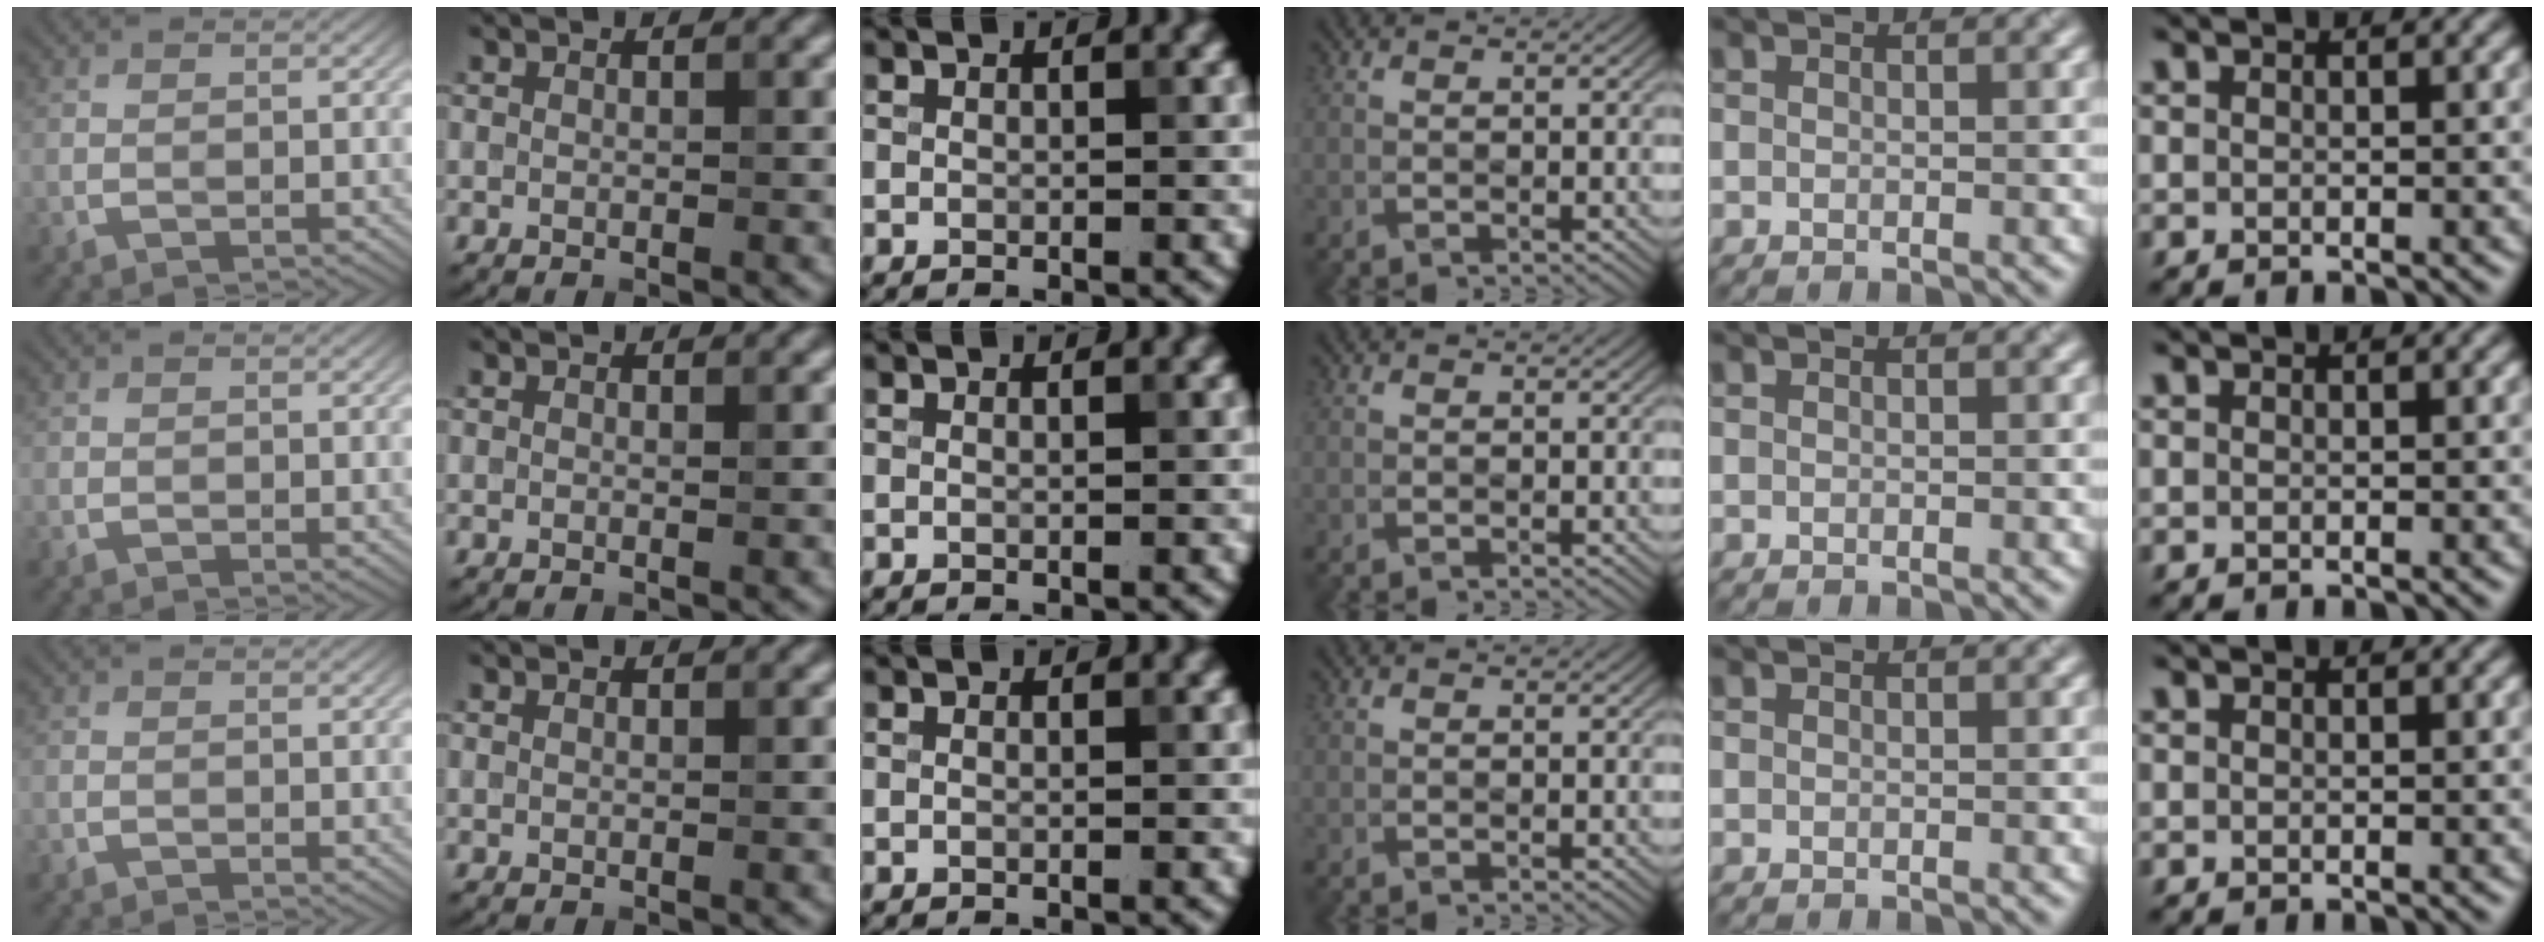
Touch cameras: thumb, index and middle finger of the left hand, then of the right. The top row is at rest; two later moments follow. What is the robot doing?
{"motion": "wrap", "object": "aluminum foil"}